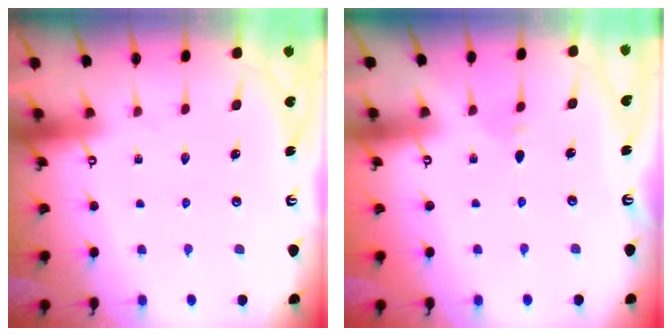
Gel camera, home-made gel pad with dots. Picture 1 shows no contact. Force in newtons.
{"total": 2.8, "press": 2.7, "slide": 0.6}